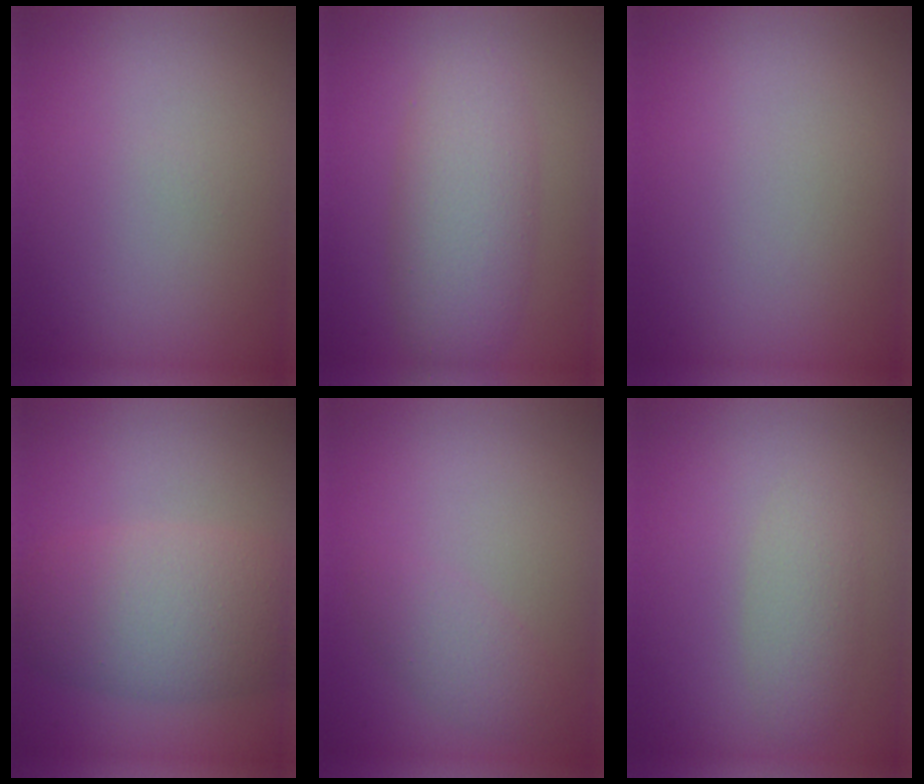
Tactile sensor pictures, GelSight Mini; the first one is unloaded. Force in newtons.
{"total": 4.9, "press": 4.9, "slide": 0.0}
{"total": 0.0}
{"total": 7.5, "press": 7.5, "slide": 0.3}
{"total": 2.0, "press": 2.0, "slide": 0.2}
{"total": 2.3, "press": 2.3, "slide": 0.1}